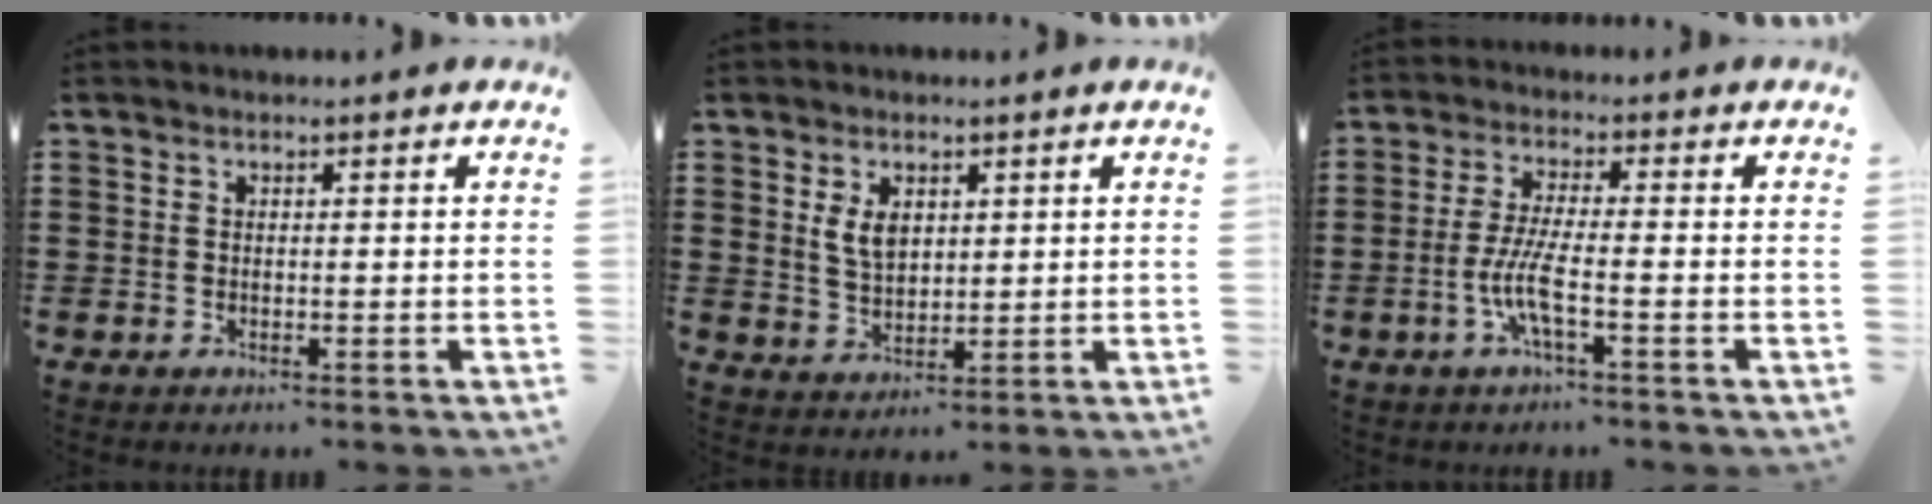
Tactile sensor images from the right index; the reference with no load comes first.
{"total": 4.1, "force": [1.5, 2.4, 3.0], "torque": [-0.057, 0.005, 0.026]}
{"total": 6.0, "force": [-2.2, 0.8, 5.6], "torque": [-0.130, -0.016, -0.050]}